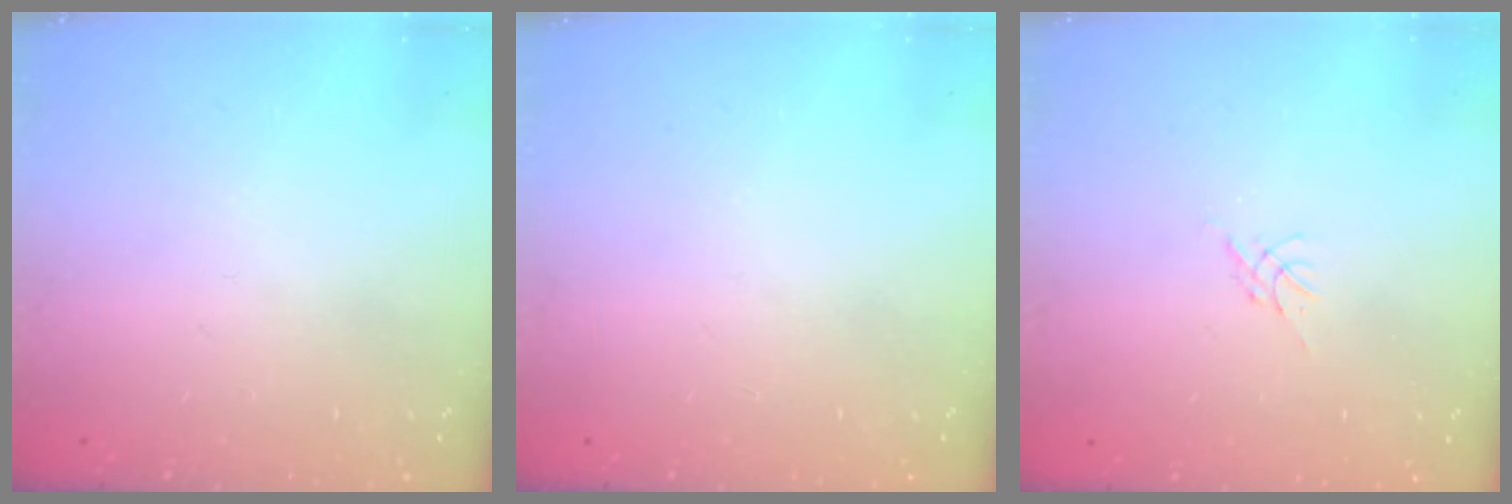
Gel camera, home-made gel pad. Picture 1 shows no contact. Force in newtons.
{"total": 0.0}
{"total": 0.0}